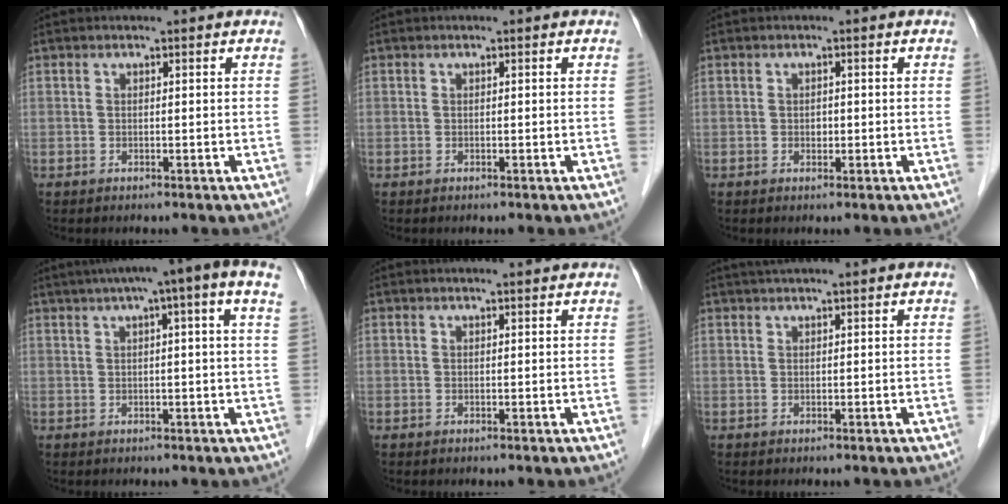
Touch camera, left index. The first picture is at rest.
{"total": 0.0}
{"total": 0.9, "force": [-0.2, 0.7, 0.5], "torque": [-0.009, 0.000, -0.003]}
{"total": 11.5, "force": [6.6, -0.1, 9.4], "torque": [-0.138, 0.042, 0.079]}
{"total": 2.1, "force": [2.0, -0.1, 0.6], "torque": [-0.010, 0.006, 0.024]}
{"total": 3.6, "force": [3.1, -0.5, 1.8], "torque": [-0.020, 0.029, 0.053]}